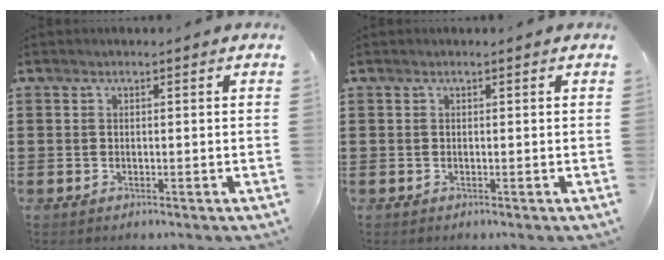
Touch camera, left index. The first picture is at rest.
{"total": 0.0}